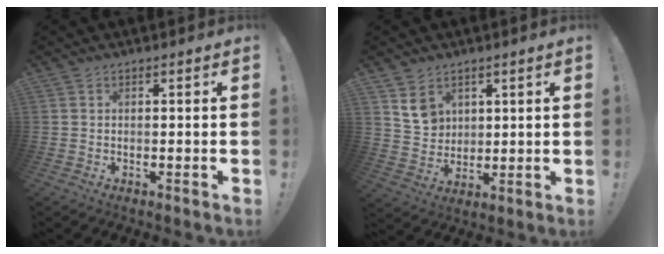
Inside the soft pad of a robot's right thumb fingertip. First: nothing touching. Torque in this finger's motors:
{"motor_torque": [0.06, 0.12, 0.43, 0.26, 0.01]}